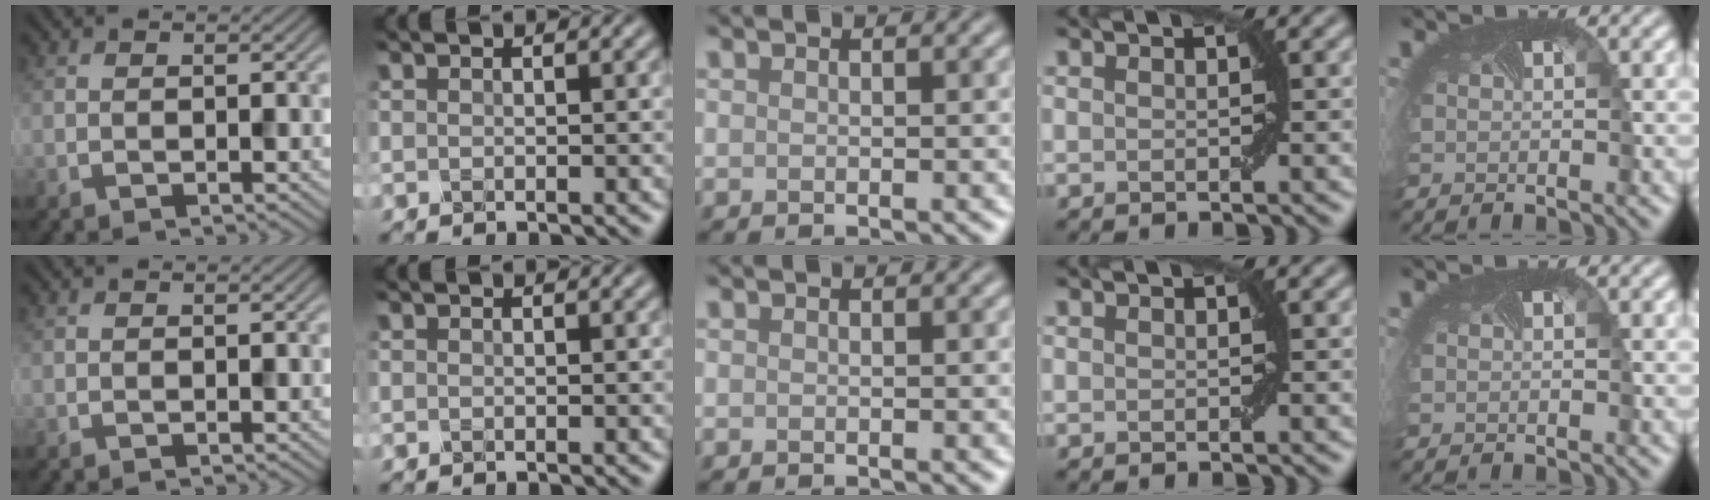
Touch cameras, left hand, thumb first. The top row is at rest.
{}